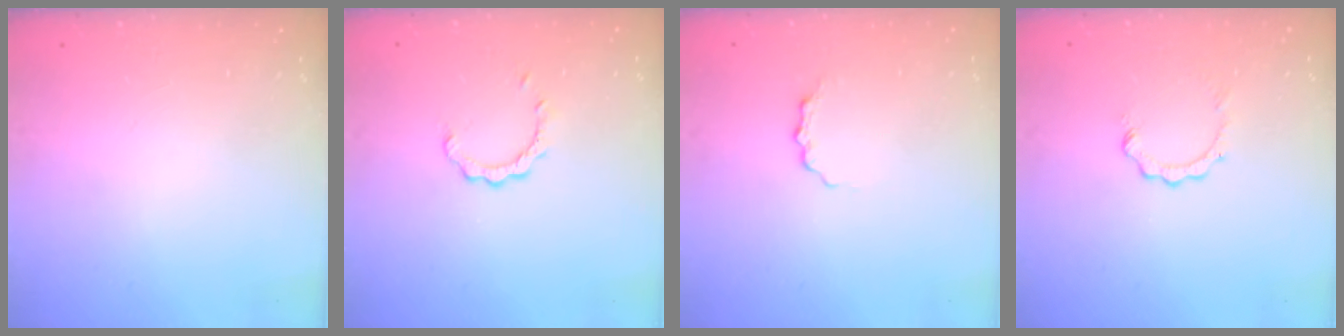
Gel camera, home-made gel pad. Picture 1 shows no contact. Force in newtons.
{"total": 2.7, "press": 2.7, "slide": 0.3}
{"total": 3.3, "press": 3.3, "slide": 0.4}
{"total": 2.6, "press": 2.6, "slide": 0.3}